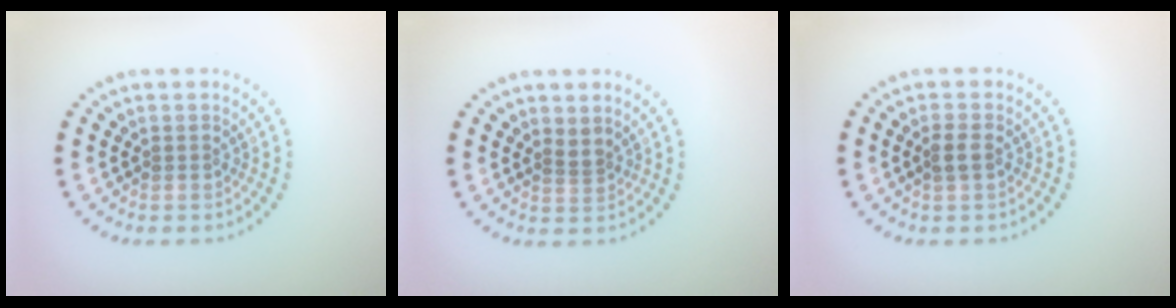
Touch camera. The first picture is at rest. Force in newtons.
{"total": 1.0, "press": 0.6, "slide": 0.8}
{"total": 1.4, "press": 1.4, "slide": 0.2}